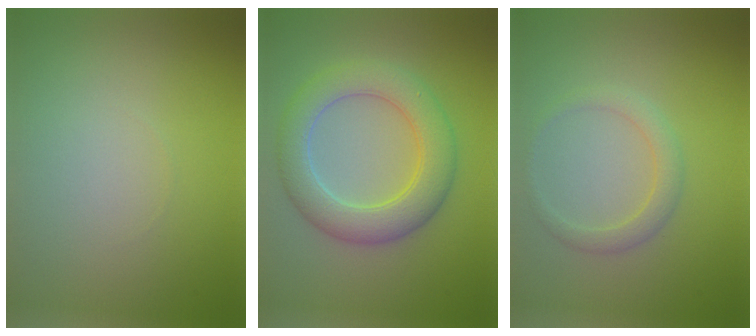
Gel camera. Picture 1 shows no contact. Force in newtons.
{"total": 4.7, "press": 4.7, "slide": 0.5}
{"total": 1.9, "press": 1.9, "slide": 0.1}